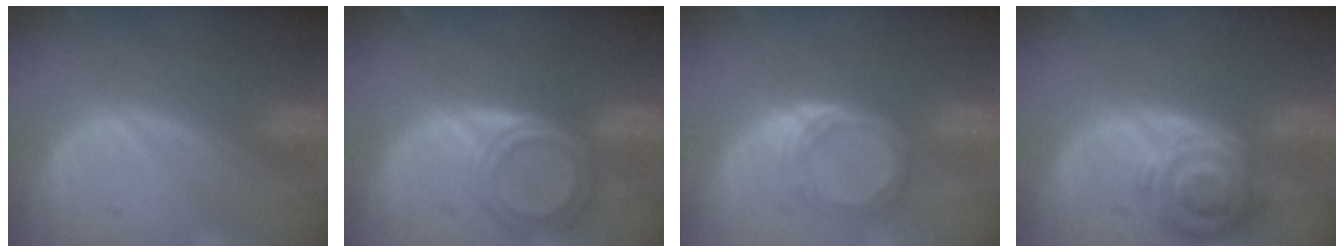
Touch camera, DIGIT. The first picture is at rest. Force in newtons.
{"total": 6.4, "press": 5.7, "slide": 3.0}
{"total": 5.6, "press": 4.9, "slide": 2.7}
{"total": 8.4, "press": 7.4, "slide": 3.9}